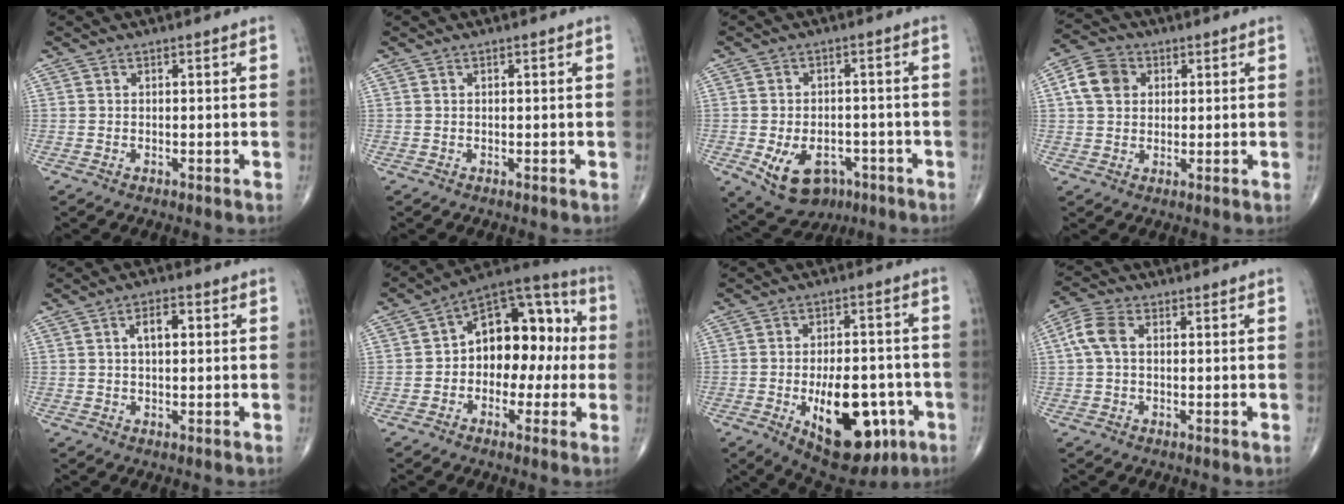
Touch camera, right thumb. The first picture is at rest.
{"total": 0.0}
{"total": 11.0, "force": [-4.7, 7.2, 6.7], "torque": [-0.095, 0.018, -0.060]}
{"total": 7.1, "force": [1.6, 5.7, 3.8], "torque": [-0.061, 0.007, 0.023]}
{"total": 4.2, "force": [1.0, 2.1, 3.5], "torque": [-0.055, 0.007, 0.014]}
{"total": 16.0, "force": [0.0, 10.4, 12.2], "torque": [-0.127, 0.051, -0.014]}
{"total": 17.9, "force": [-6.2, 9.1, 14.1], "torque": [-0.182, 0.020, -0.071]}
{"total": 5.2, "force": [0.7, 3.2, 4.1], "torque": [-0.099, 0.017, 0.009]}